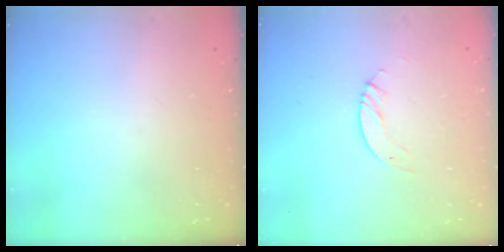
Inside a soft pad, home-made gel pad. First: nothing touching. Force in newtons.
{"total": 3.3, "press": 3.3, "slide": 0.3}